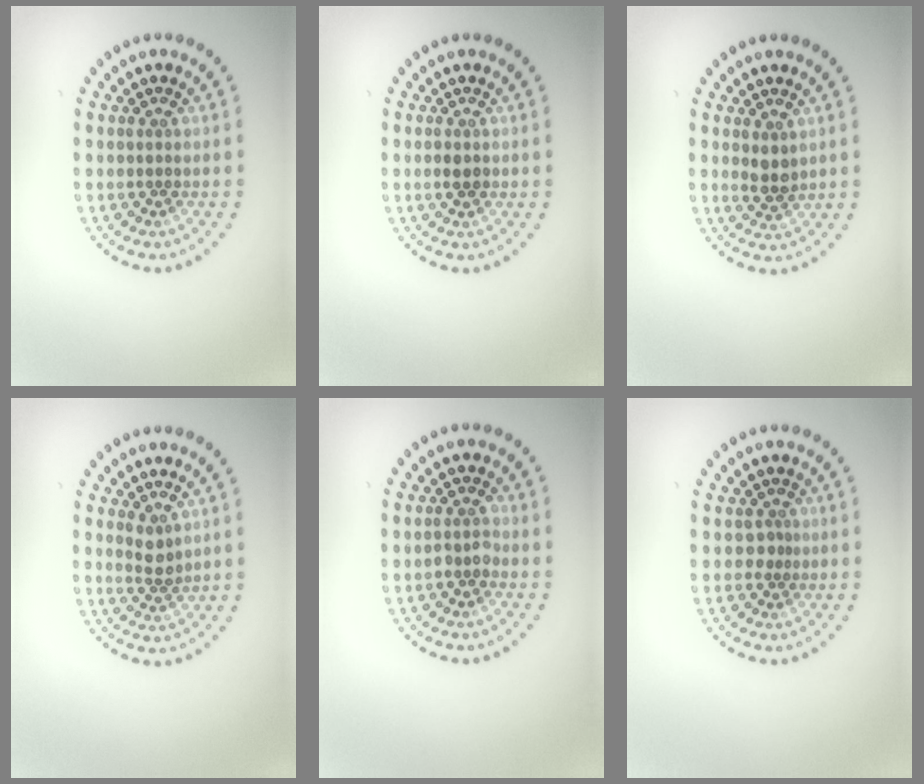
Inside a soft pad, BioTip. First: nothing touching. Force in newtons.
{"total": 1.1, "press": 1.0, "slide": 0.2}
{"total": 1.5, "press": 1.4, "slide": 0.5}
{"total": 1.6, "press": 1.3, "slide": 0.9}
{"total": 1.4, "press": 1.3, "slide": 0.6}
{"total": 0.7, "press": 0.3, "slide": 0.6}